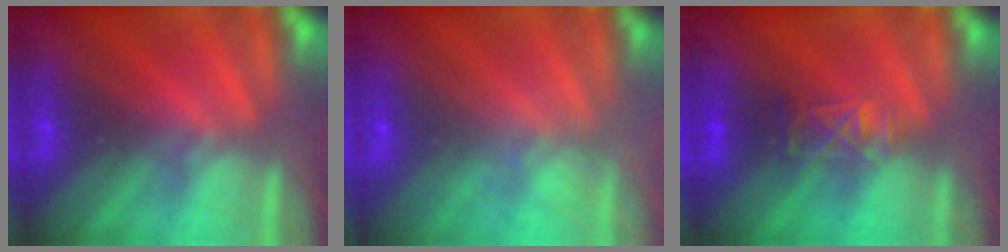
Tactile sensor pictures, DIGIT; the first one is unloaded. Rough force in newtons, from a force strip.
{"total": 1.8}
{"total": 2.9}